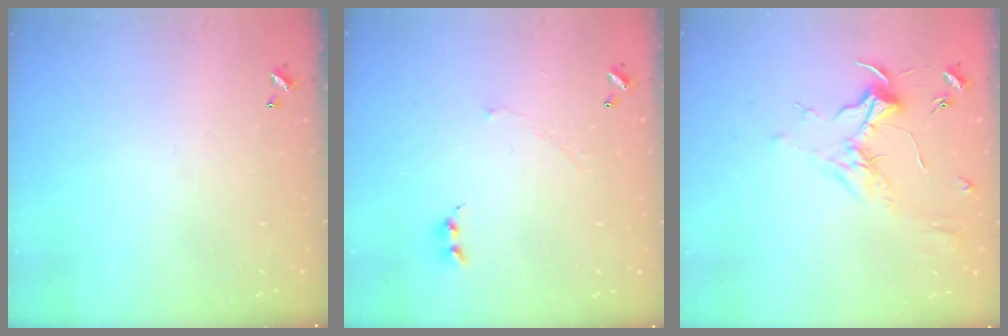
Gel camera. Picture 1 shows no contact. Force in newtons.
{"total": 2.4, "press": 2.3, "slide": 0.7}
{"total": 1.8, "press": 1.7, "slide": 0.6}